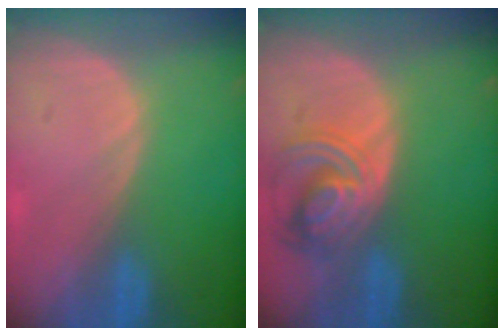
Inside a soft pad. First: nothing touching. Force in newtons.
{"total": 7.8, "press": 6.9, "slide": 3.6}